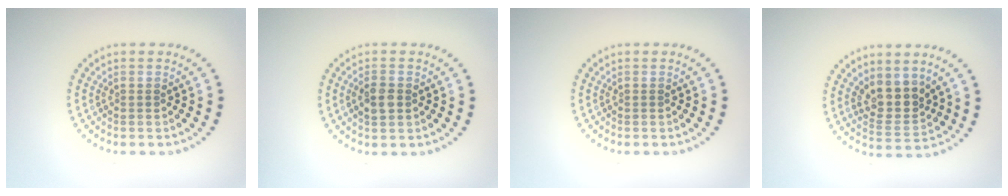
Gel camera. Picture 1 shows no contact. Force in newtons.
{"total": 1.9, "press": 1.9, "slide": 0.3}
{"total": 0.0}
{"total": 3.5, "press": 3.0, "slide": 1.8}